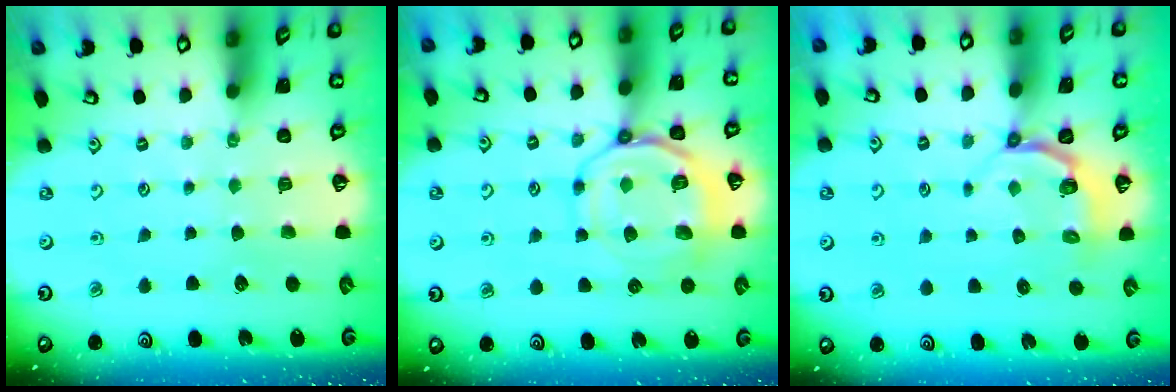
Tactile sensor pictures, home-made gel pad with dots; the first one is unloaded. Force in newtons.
{"total": 11.6, "press": 11.5, "slide": 1.7}
{"total": 3.8, "press": 2.9, "slide": 2.4}